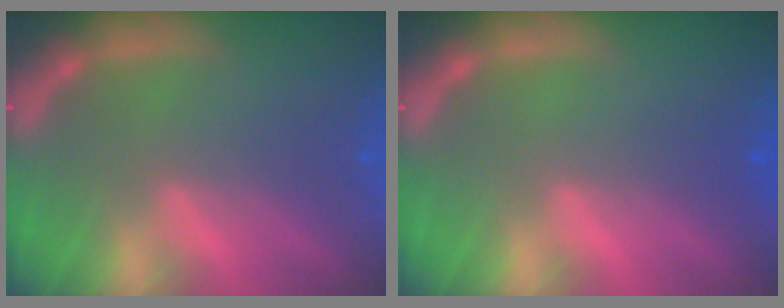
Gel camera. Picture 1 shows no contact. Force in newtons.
{"total": 0.9}